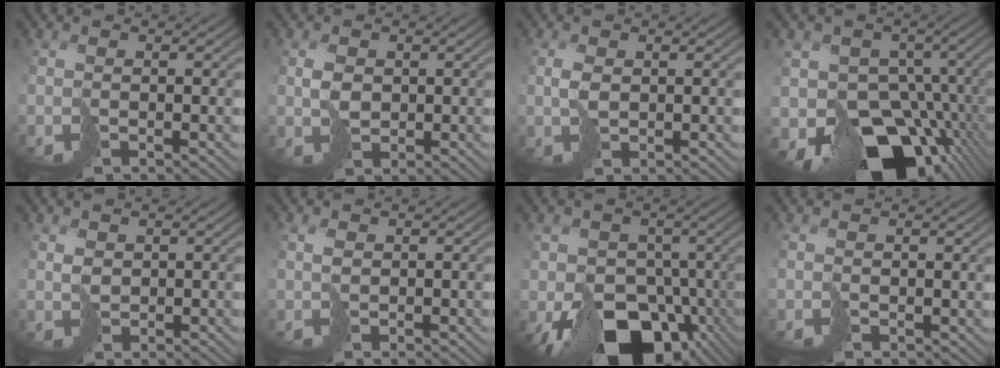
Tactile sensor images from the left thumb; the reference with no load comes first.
{"total": 2.7, "force": [0.3, 2.1, 1.7], "torque": [-0.042, -0.002, 0.005]}
{"total": 2.2, "force": [0.3, 1.3, 1.7], "torque": [-0.045, 0.000, 0.009]}
{"total": 16.9, "force": [-5.8, 12.7, 9.6], "torque": [-0.181, -0.038, -0.090]}
{"total": 1.7, "force": [0.7, 1.3, 0.8], "torque": [-0.025, -0.001, 0.017]}
{"total": 1.7, "force": [0.7, 1.0, 1.2], "torque": [-0.033, 0.001, 0.014]}
{"total": 15.7, "force": [-6.0, 11.9, 8.3], "torque": [-0.137, -0.029, -0.105]}
{"total": 0.9, "force": [0.6, 0.6, 0.1], "torque": [-0.006, -0.001, 0.012]}